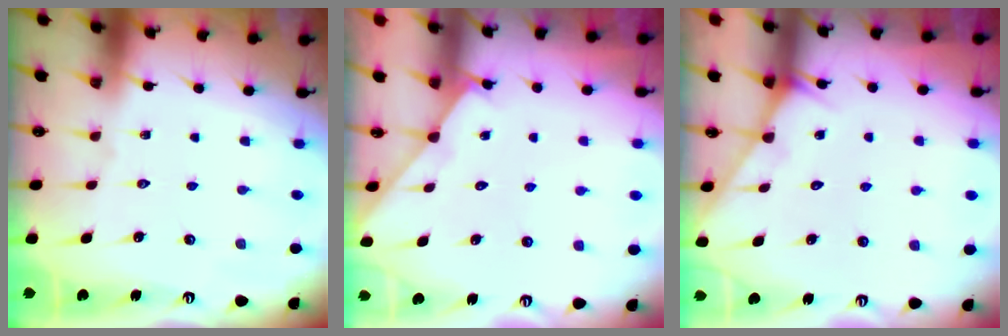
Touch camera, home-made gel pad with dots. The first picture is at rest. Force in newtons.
{"total": 2.3, "press": 2.3, "slide": 0.4}
{"total": 4.5, "press": 4.5, "slide": 0.3}